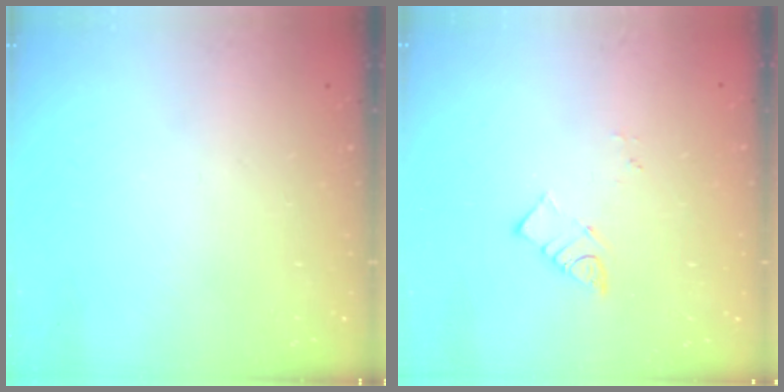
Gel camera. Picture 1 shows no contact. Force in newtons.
{"total": 3.4, "press": 3.4, "slide": 0.2}